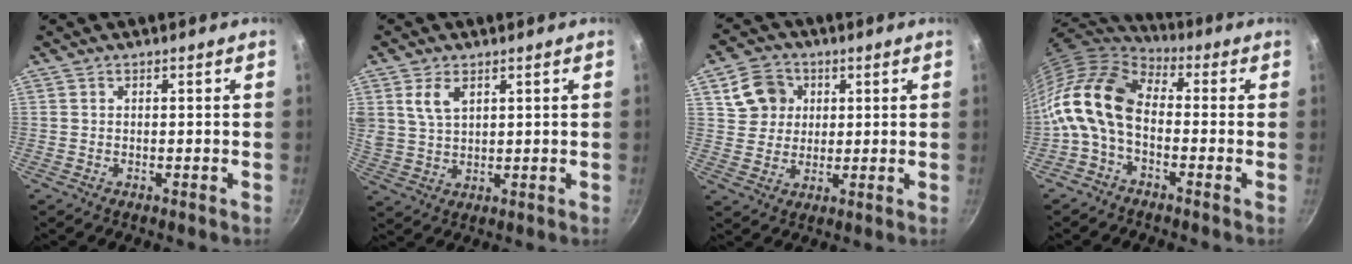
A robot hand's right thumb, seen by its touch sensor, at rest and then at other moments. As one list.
[{"total": 5.6, "force": [2.6, 3.2, 3.7], "torque": [-0.064, -0.010, 0.056]}, {"total": 8.4, "force": [3.0, 7.2, 3.1], "torque": [-0.030, 0.005, 0.052]}, {"total": 13.7, "force": [-1.8, 8.4, 10.7], "torque": [-0.197, 0.029, -0.056]}]